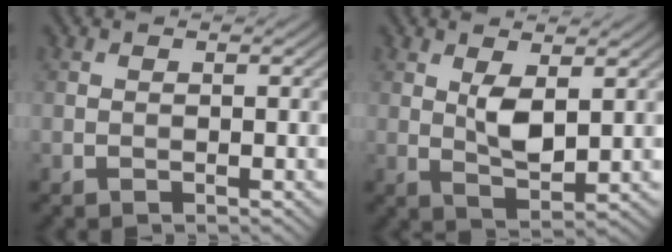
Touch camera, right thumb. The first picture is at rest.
{"total": 4.2, "force": [1.3, 1.7, 3.6], "torque": [-0.079, -0.007, 0.029]}